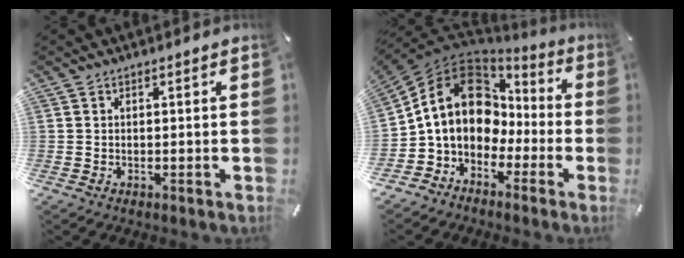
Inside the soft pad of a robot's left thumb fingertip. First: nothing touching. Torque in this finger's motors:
{"motor_torque": [1.01, 3.36, 0.92, -0.22, 0.33]}